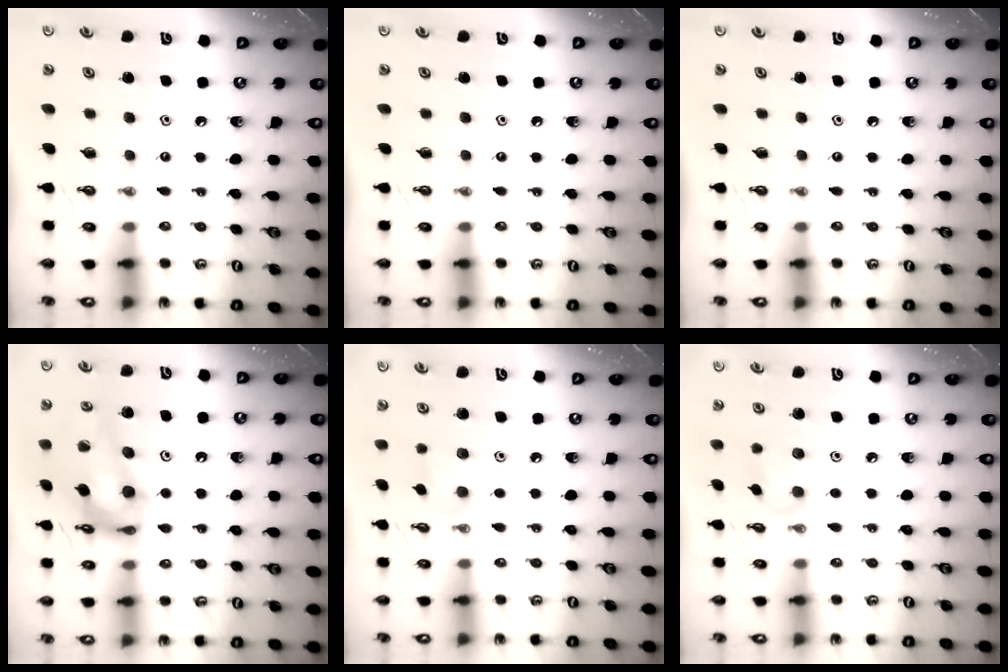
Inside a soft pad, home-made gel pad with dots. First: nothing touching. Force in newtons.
{"total": 0.0}
{"total": 0.0}
{"total": 16.0, "press": 15.9, "slide": 1.3}
{"total": 6.3, "press": 6.2, "slide": 0.9}
{"total": 8.3, "press": 8.0, "slide": 2.2}